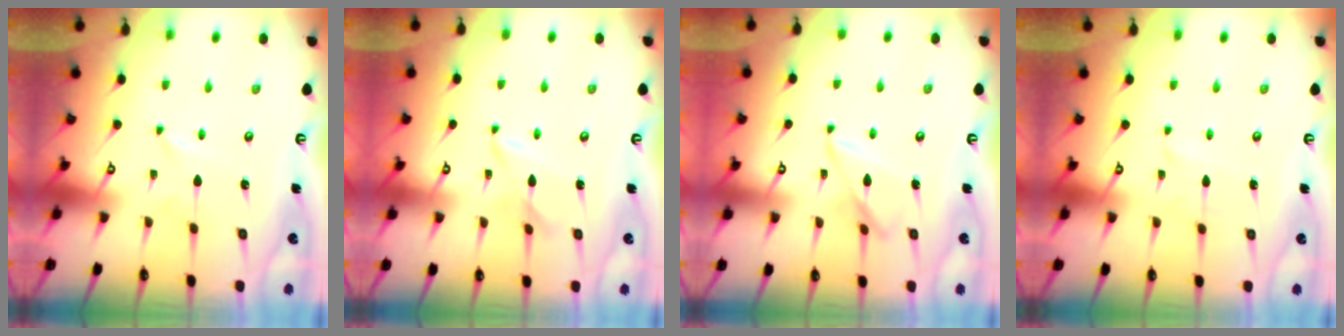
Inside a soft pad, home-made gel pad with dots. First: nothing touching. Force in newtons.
{"total": 5.6, "press": 5.5, "slide": 0.5}
{"total": 9.5, "press": 9.5, "slide": 0.7}
{"total": 1.7, "press": 1.7, "slide": 0.2}